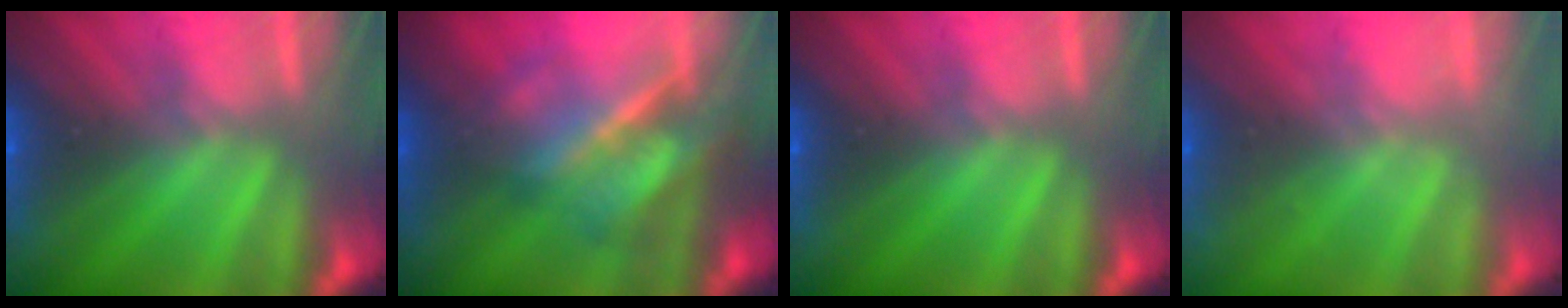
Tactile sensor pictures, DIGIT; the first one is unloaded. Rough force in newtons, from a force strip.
{"total": 5.3}
{"total": 0.0}
{"total": 2.1}